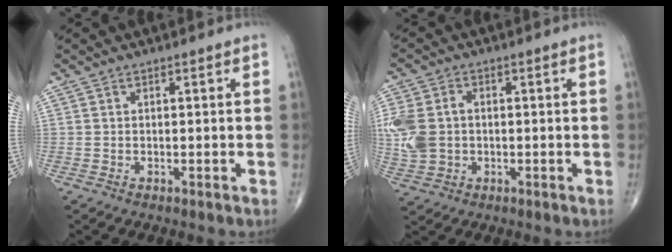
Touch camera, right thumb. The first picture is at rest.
{"total": 9.5, "force": [0.1, 7.2, 6.3], "torque": [-0.152, 0.010, 0.006]}